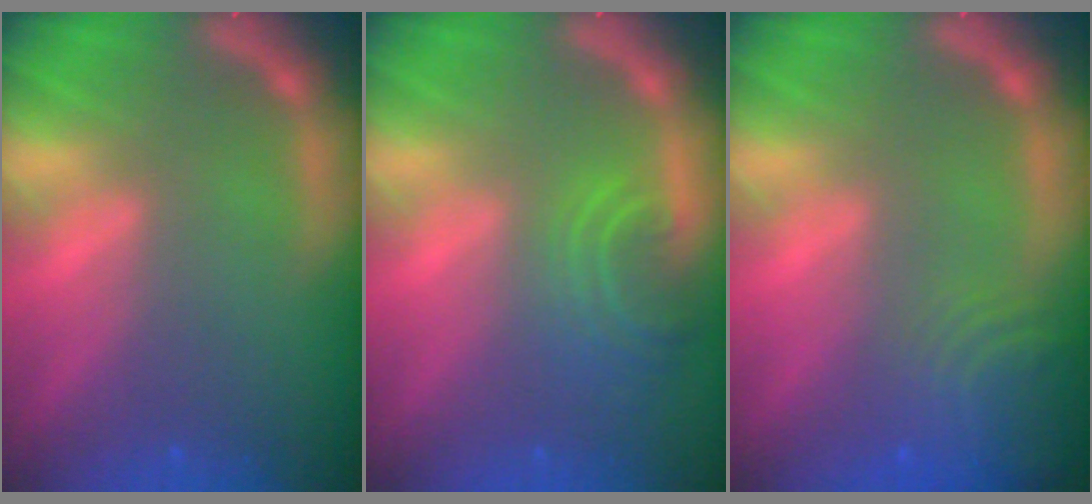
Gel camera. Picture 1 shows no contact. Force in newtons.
{"total": 4.0}
{"total": 6.6}